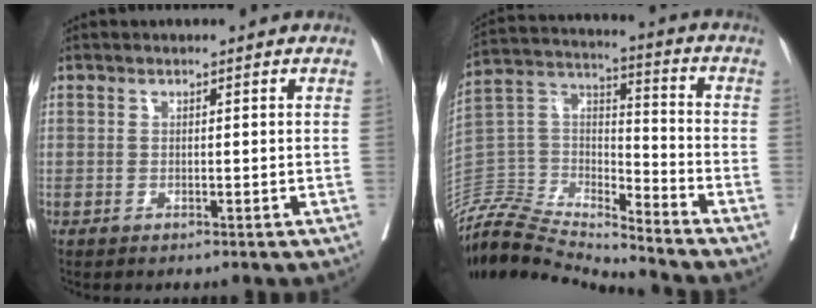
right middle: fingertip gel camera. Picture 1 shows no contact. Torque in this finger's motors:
{"motor_torque": [-0.39, -0.95, 0.00, 0.01]}